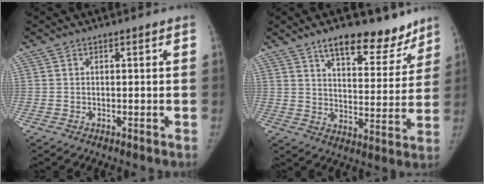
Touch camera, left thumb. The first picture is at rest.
{"total": 15.2, "force": [11.1, 6.6, 8.0], "torque": [-0.055, -0.064, 0.166]}